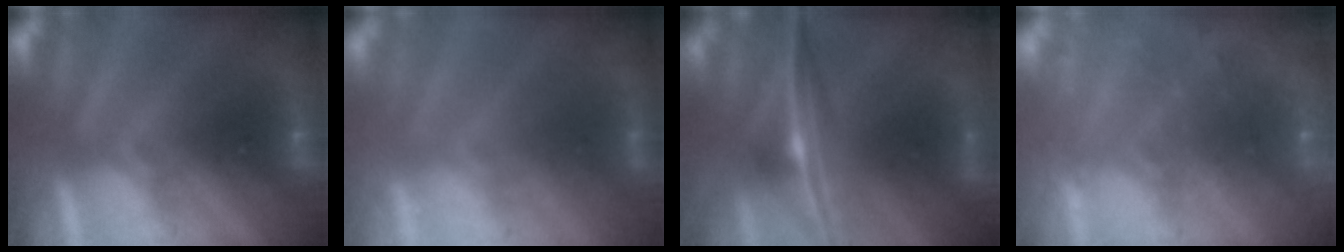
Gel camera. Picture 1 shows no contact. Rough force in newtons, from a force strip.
{"total": 2.4}
{"total": 7.4}
{"total": 7.1}